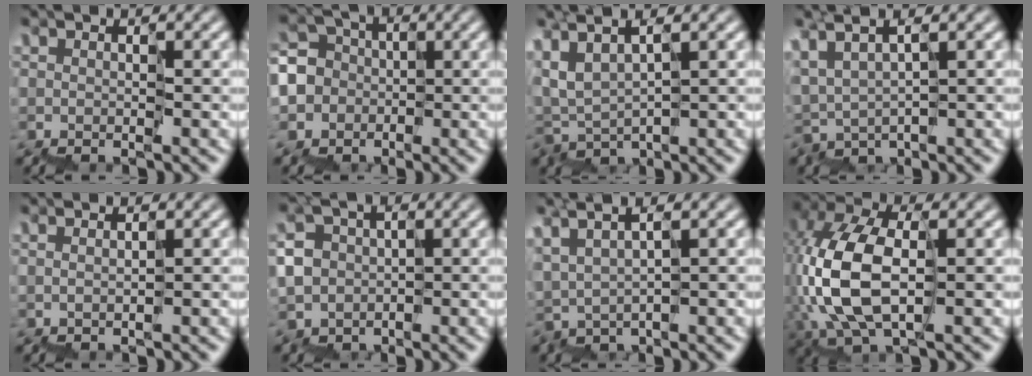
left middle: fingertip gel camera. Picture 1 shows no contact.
{"total": 5.4, "force": [-2.6, 4.7, -0.4], "torque": [0.006, 0.013, -0.072]}
{"total": 2.3, "force": [1.3, 0.3, 1.9], "torque": [-0.062, 0.010, 0.028]}
{"total": 2.7, "force": [1.9, 0.6, 1.8], "torque": [-0.052, 0.010, 0.043]}
{"total": 0.8, "force": [-0.1, -0.8, 0.0], "torque": [0.002, 0.000, 0.007]}
{"total": 1.7, "force": [-0.6, 1.6, -0.1], "torque": [-0.008, 0.010, -0.017]}
{"total": 1.9, "force": [1.6, 0.1, 1.0], "torque": [-0.037, 0.003, 0.039]}
{"total": 6.7, "force": [-0.7, 3.1, 5.9], "torque": [-0.152, 0.020, -0.015]}